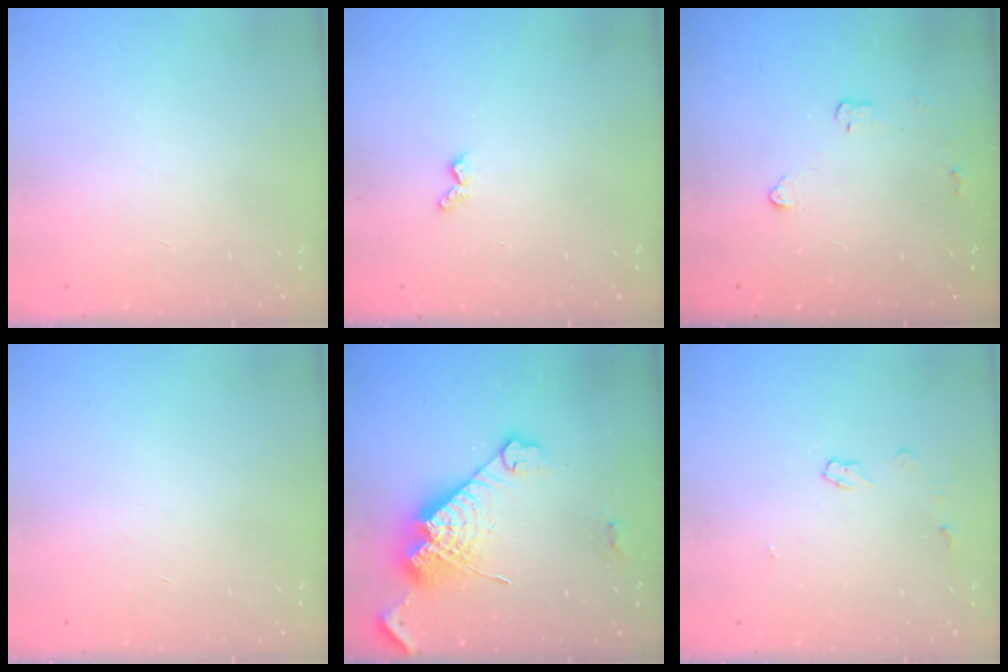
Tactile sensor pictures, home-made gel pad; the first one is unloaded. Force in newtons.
{"total": 4.1, "press": 4.1, "slide": 0.6}
{"total": 3.0, "press": 3.0, "slide": 0.4}
{"total": 0.0}
{"total": 17.7, "press": 17.6, "slide": 1.6}
{"total": 4.8, "press": 4.8, "slide": 0.6}